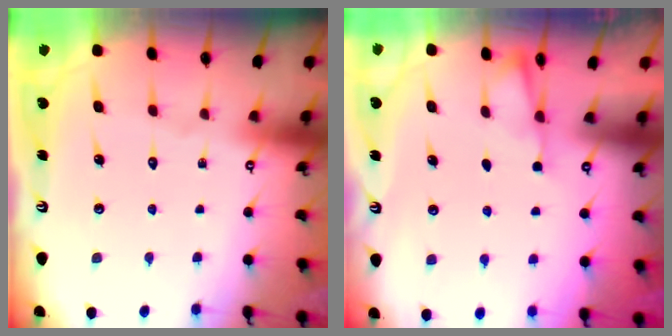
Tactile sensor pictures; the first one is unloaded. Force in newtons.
{"total": 2.3, "press": 2.2, "slide": 0.4}